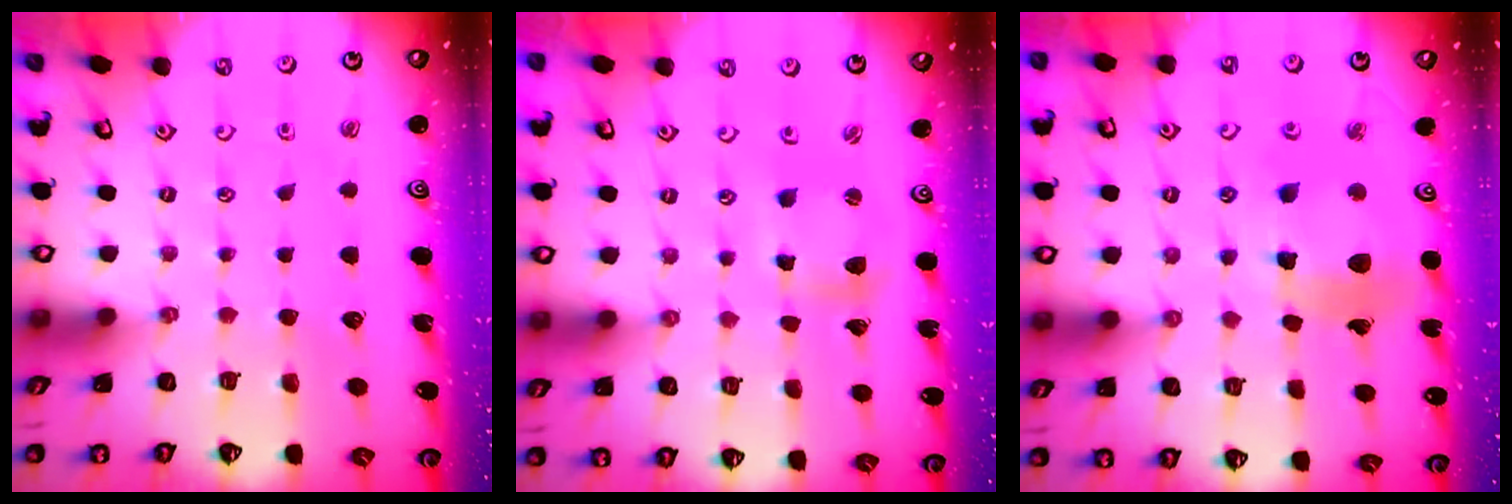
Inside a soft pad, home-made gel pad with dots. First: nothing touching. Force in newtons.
{"total": 5.8, "press": 5.7, "slide": 0.5}
{"total": 14.4, "press": 14.2, "slide": 2.0}